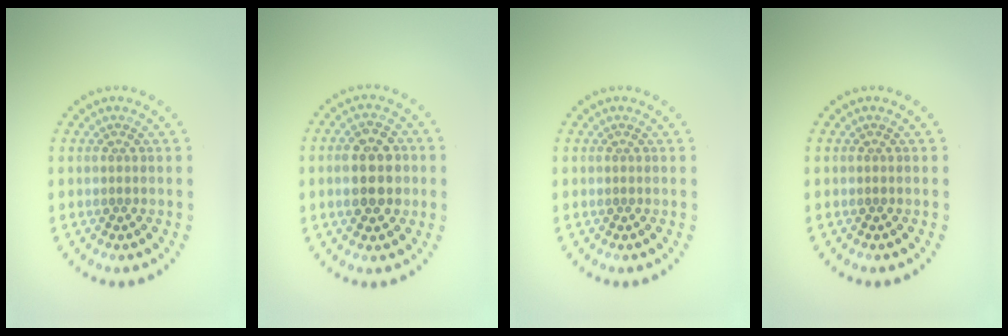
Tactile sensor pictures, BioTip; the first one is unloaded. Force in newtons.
{"total": 5.5, "press": 5.5, "slide": 0.3}
{"total": 0.0}
{"total": 0.0}